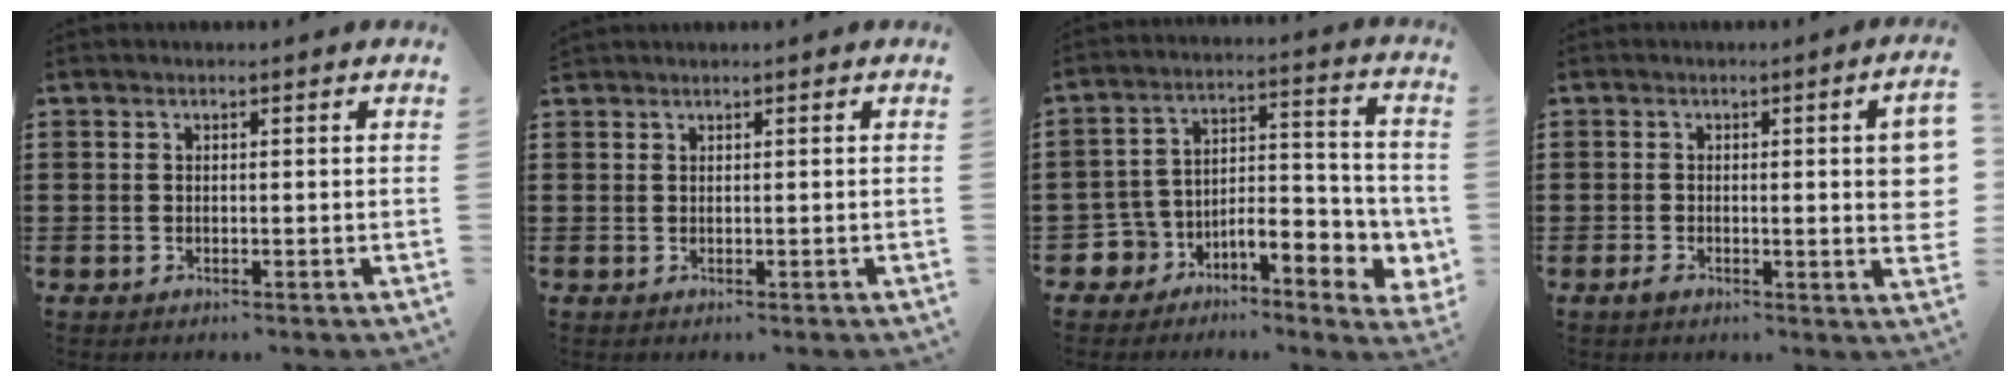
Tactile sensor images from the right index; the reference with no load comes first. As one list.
[{"total": 0.5, "force": [0.5, 0.0, -0.2], "torque": [0.002, 0.002, 0.009]}, {"total": 5.6, "force": [-3.0, 4.0, 2.6], "torque": [-0.055, -0.010, -0.054]}, {"total": 6.0, "force": [-0.1, 1.1, 5.9], "torque": [-0.081, -0.010, -0.001]}]